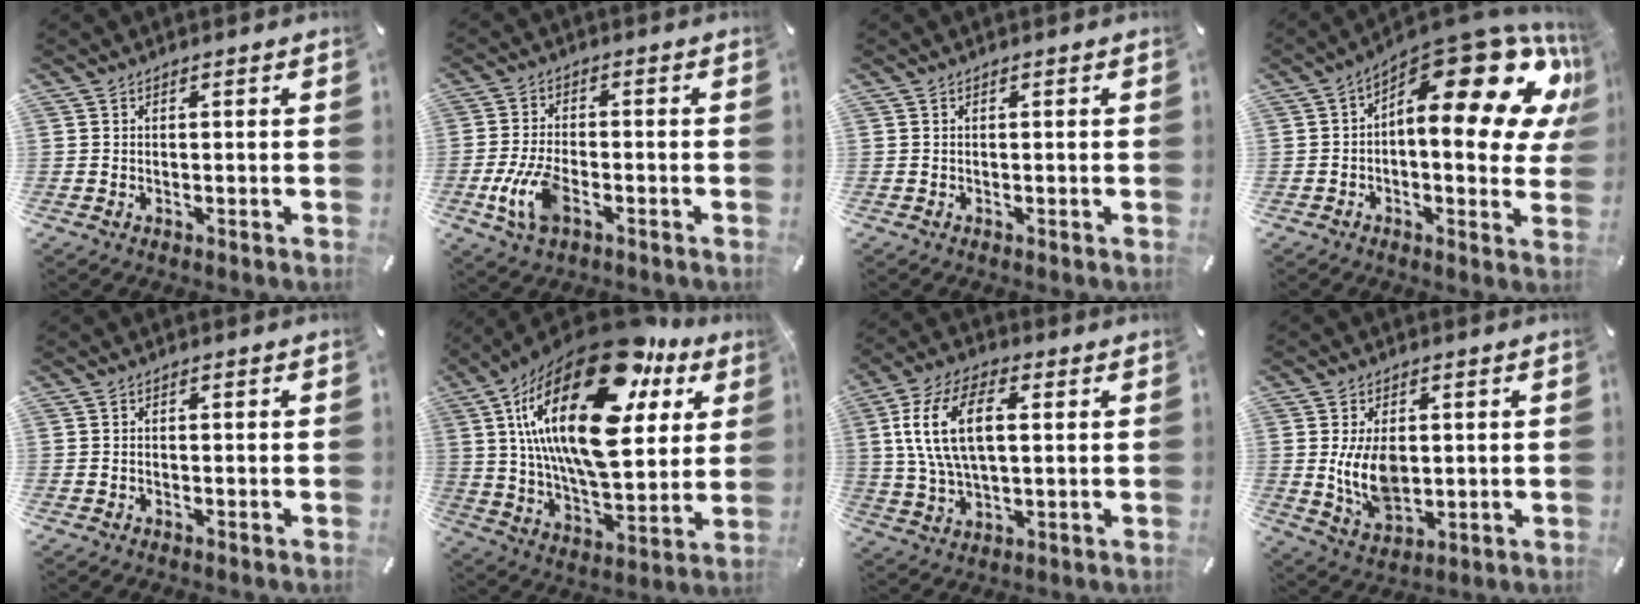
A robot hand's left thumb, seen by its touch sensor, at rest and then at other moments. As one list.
[{"total": 9.6, "force": [-3.5, 4.9, 7.4], "torque": [-0.174, -0.005, -0.064]}, {"total": 0.0}, {"total": 22.1, "force": [9.1, 8.9, 18.1], "torque": [-0.241, -0.082, 0.148]}, {"total": 0.7, "force": [-0.4, 0.3, 0.4], "torque": [-0.010, -0.001, -0.007]}, {"total": 32.9, "force": [13.6, 15.9, 25.4], "torque": [-0.478, -0.079, 0.228]}, {"total": 13.9, "force": [3.5, 7.4, 11.2], "torque": [-0.257, 0.006, 0.057]}, {"total": 9.9, "force": [0.9, 6.4, 7.5], "torque": [-0.162, -0.008, 0.012]}]